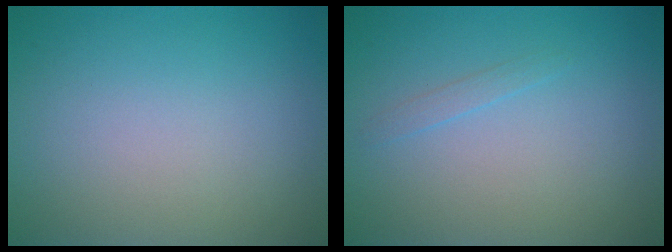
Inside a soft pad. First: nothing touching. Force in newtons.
{"total": 0.7, "press": 0.7, "slide": 0.1}